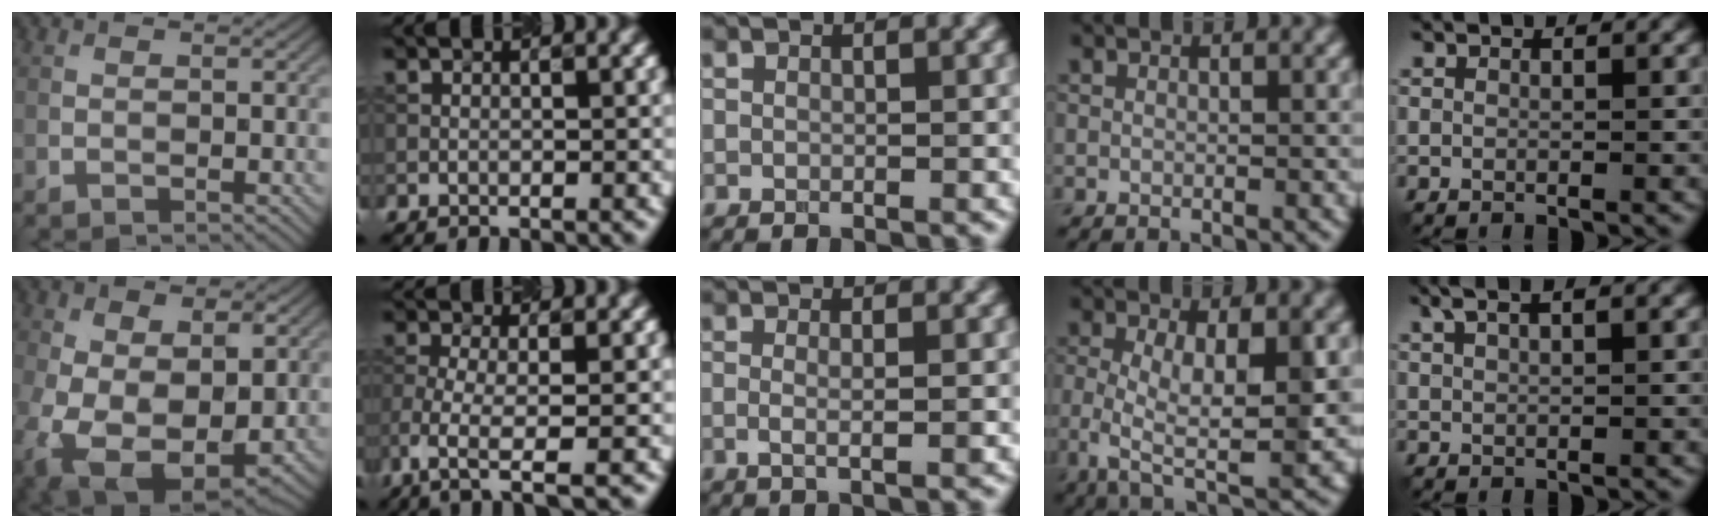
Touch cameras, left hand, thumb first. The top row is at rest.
{"thumb": {"total": 14.7, "force": [-3.7, 9.7, 10.4], "torque": [-0.210, -0.046, -0.038]}, "index": {"total": 4.5, "force": [-2.5, 1.2, 3.6], "torque": [-0.078, -0.005, -0.053]}, "middle": {"total": 2.4, "force": [-0.1, 0.7, 2.3], "torque": [-0.029, -0.007, -0.010]}, "ring": {"total": 7.5, "force": [-0.5, 2.7, 7.0], "torque": [-0.129, -0.009, -0.011]}, "little": {"total": 2.8, "force": [1.7, 0.7, 2.1], "torque": [-0.036, 0.001, 0.031]}}